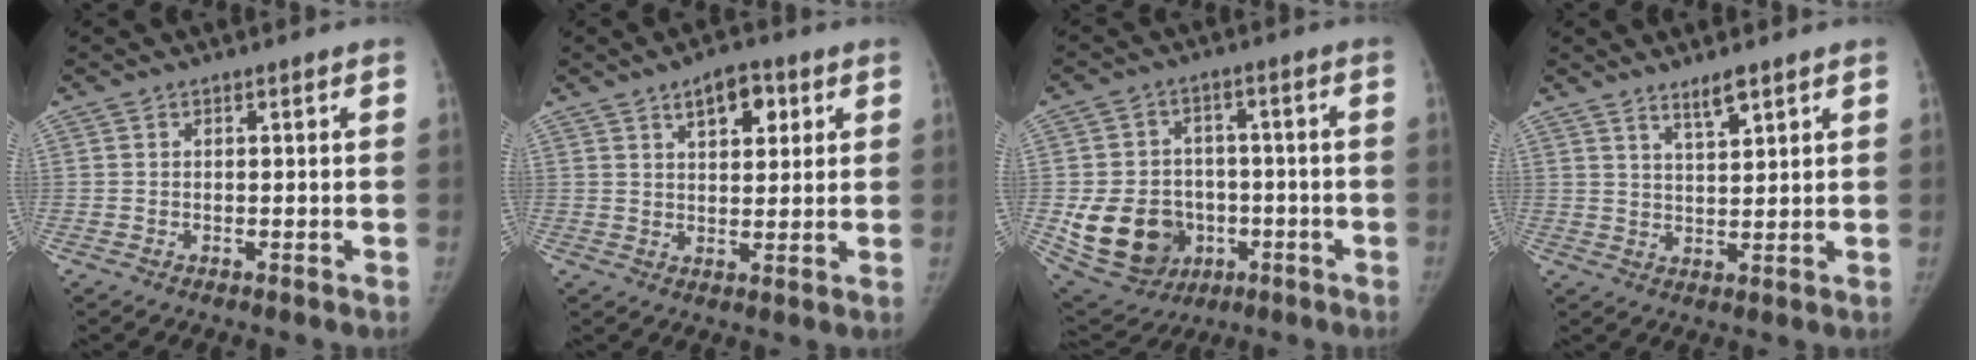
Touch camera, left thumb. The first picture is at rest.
{"total": 7.1, "force": [3.5, 3.7, 5.0], "torque": [-0.048, -0.013, 0.049]}
{"total": 15.4, "force": [-3.6, 12.9, 7.5], "torque": [-0.116, 0.015, -0.039]}
{"total": 4.3, "force": [3.2, 0.8, 2.7], "torque": [-0.042, -0.025, 0.060]}